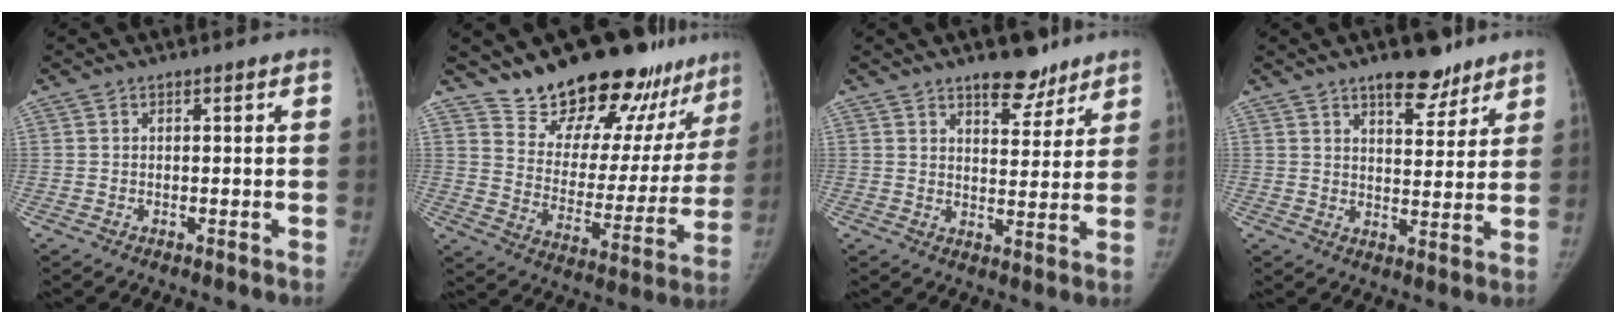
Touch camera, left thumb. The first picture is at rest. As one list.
[{"total": 25.1, "force": [20.8, 9.7, 10.1], "torque": [-0.105, -0.126, 0.293]}, {"total": 7.8, "force": [5.9, 3.4, 3.8], "torque": [-0.023, -0.038, 0.087]}, {"total": 8.5, "force": [6.2, 3.5, 4.7], "torque": [-0.038, -0.039, 0.092]}]